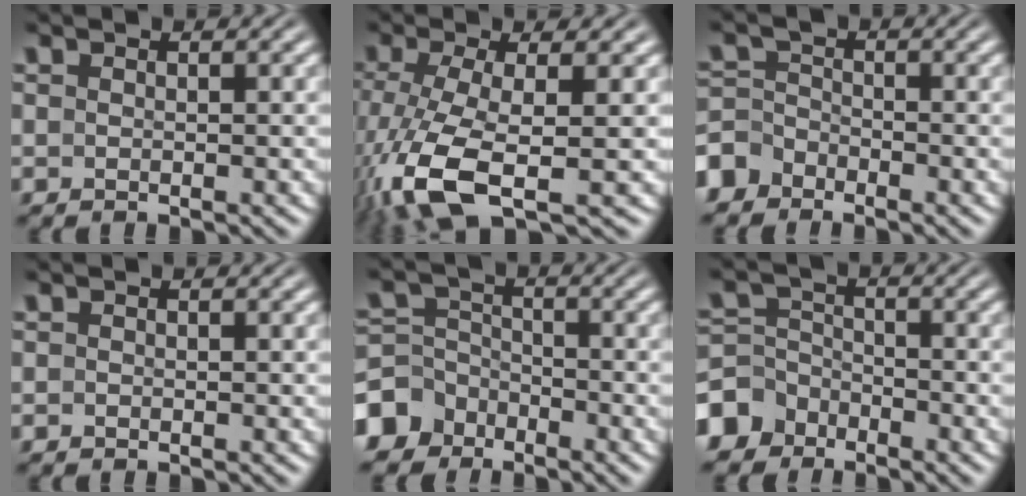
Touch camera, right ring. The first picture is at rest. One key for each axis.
{"total": 7.8, "fx": -2.6, "fy": 3.8, "fz": 6.3, "tx": -0.164, "ty": -0.049, "tz": -0.013}
{"total": 4.1, "fx": -2.9, "fy": 2.8, "fz": 0.9, "tx": -0.024, "ty": -0.026, "tz": -0.041}
{"total": 0.0}
{"total": 6.2, "fx": -3.5, "fy": 4.7, "fz": 1.9, "tx": -0.046, "ty": -0.035, "tz": -0.048}
{"total": 5.7, "fx": -3.4, "fy": 4.2, "fz": 1.6, "tx": -0.044, "ty": -0.034, "tz": -0.045}